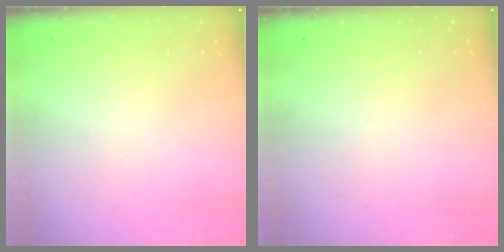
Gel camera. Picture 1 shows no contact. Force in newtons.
{"total": 0.0}